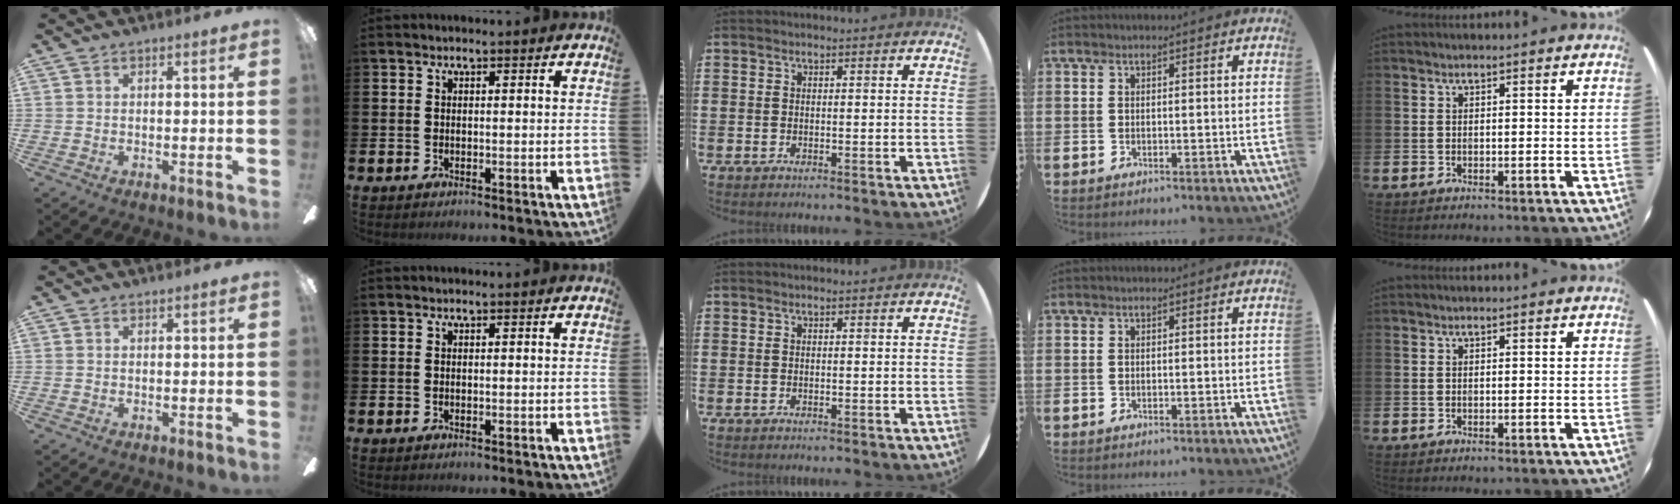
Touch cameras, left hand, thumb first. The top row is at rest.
{}